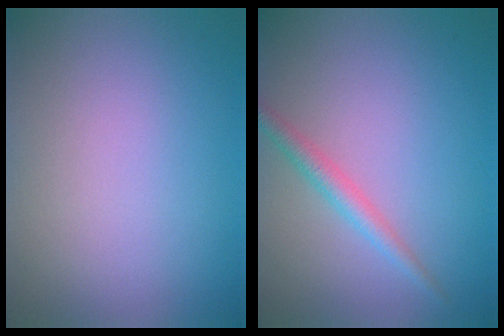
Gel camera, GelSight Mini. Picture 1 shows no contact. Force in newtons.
{"total": 1.9, "press": 1.9, "slide": 0.0}